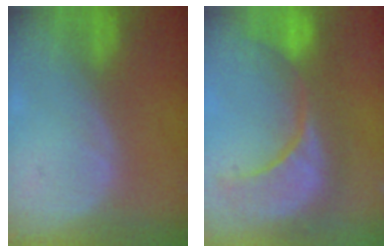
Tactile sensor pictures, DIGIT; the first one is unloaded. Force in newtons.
{"total": 12.3, "press": 11.1, "slide": 5.3}